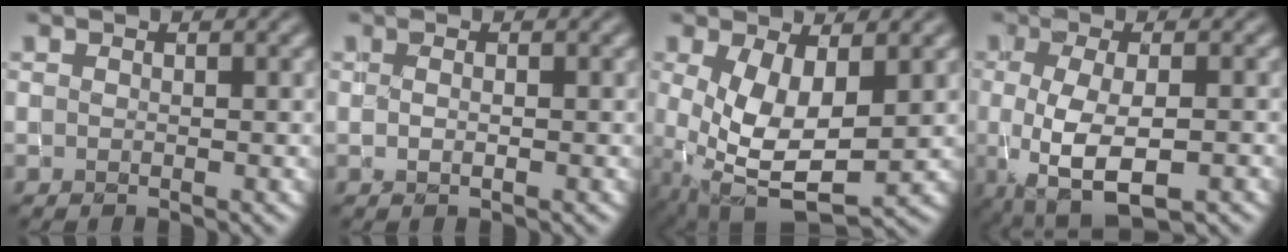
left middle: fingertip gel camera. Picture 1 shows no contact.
{"total": 0.5, "force": [0.2, 0.2, 0.4], "torque": [-0.008, 0.001, 0.004]}
{"total": 7.4, "force": [-0.3, 3.5, 6.5], "torque": [-0.143, -0.009, 0.001]}
{"total": 6.4, "force": [-1.5, 2.7, 5.6], "torque": [-0.113, -0.014, -0.015]}